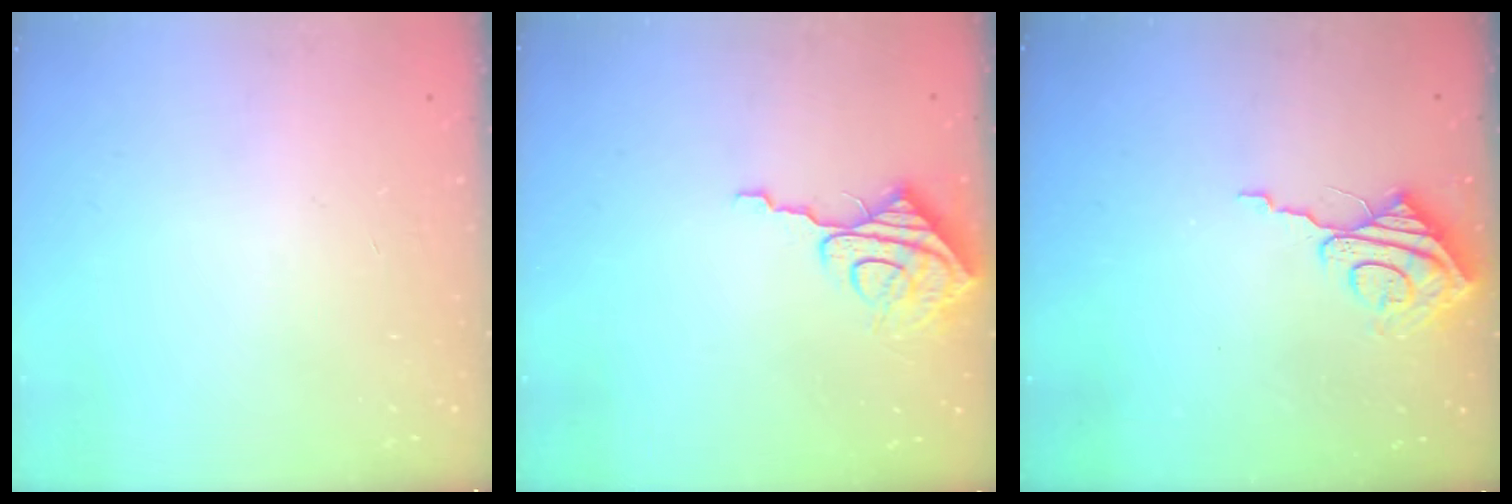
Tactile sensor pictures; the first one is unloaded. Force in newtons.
{"total": 9.4, "press": 9.4, "slide": 0.7}
{"total": 8.8, "press": 8.8, "slide": 0.9}